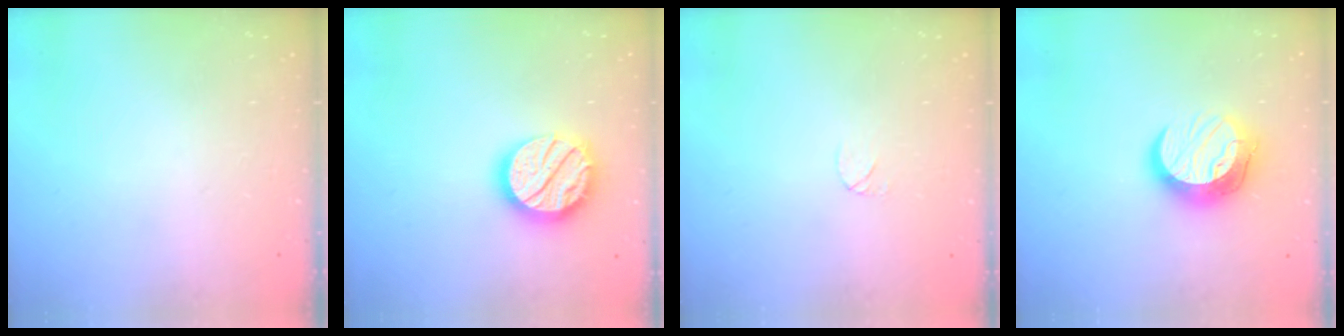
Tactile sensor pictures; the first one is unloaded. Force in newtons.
{"total": 17.7, "press": 17.6, "slide": 1.4}
{"total": 3.7, "press": 3.7, "slide": 0.3}
{"total": 12.8, "press": 12.8, "slide": 1.1}